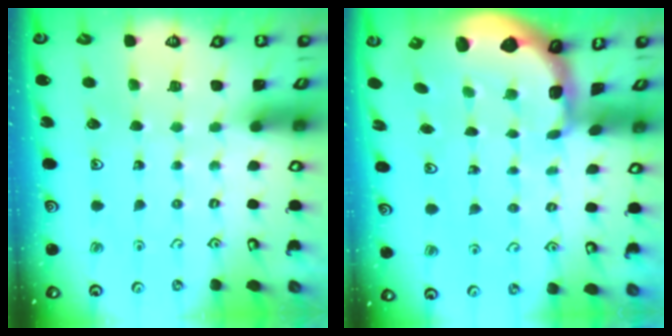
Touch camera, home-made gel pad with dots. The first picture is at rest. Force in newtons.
{"total": 2.3, "press": 1.5, "slide": 1.8}